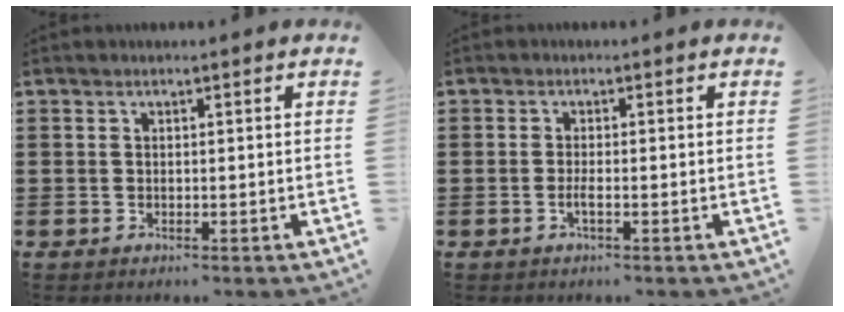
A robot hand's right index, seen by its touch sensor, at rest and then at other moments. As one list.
[{"total": 1.7, "force": [-0.7, 0.0, 1.5], "torque": [-0.036, -0.008, -0.014]}]